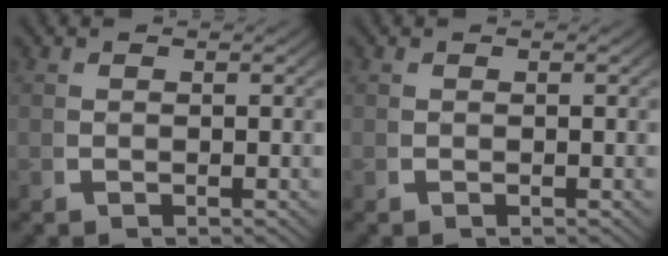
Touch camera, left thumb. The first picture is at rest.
{"total": 0.0}